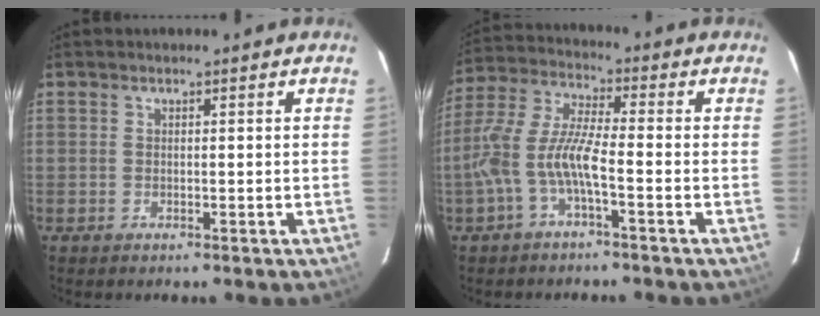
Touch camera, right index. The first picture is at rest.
{"total": 9.2, "force": [-3.3, 1.6, 8.4], "torque": [-0.194, 0.008, -0.066]}